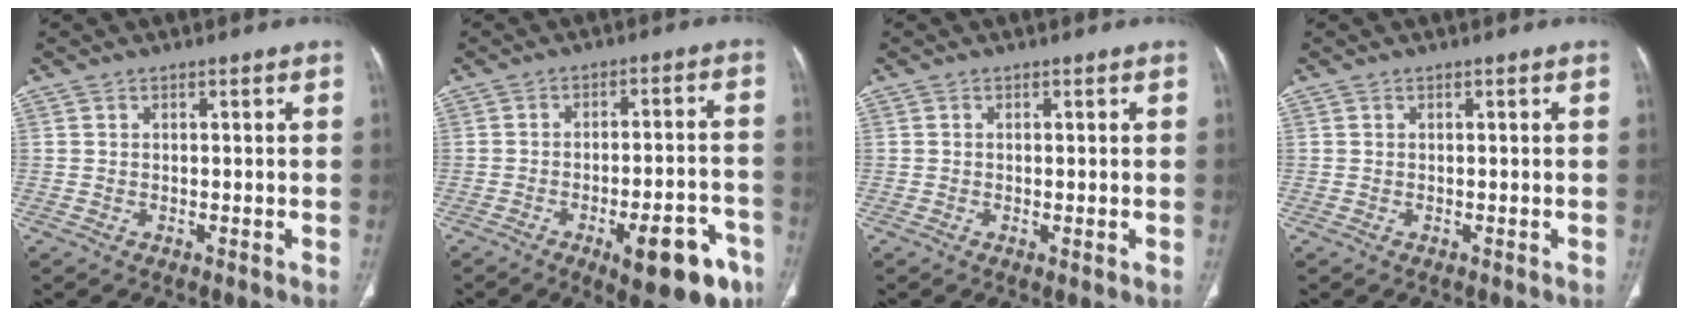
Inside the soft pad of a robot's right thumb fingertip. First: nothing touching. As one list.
[{"total": 14.7, "force": [-7.7, 5.0, 11.5], "torque": [-0.120, 0.042, -0.094]}, {"total": 1.0, "force": [-0.2, 0.2, 0.9], "torque": [-0.021, -0.005, -0.002]}, {"total": 0.0}]